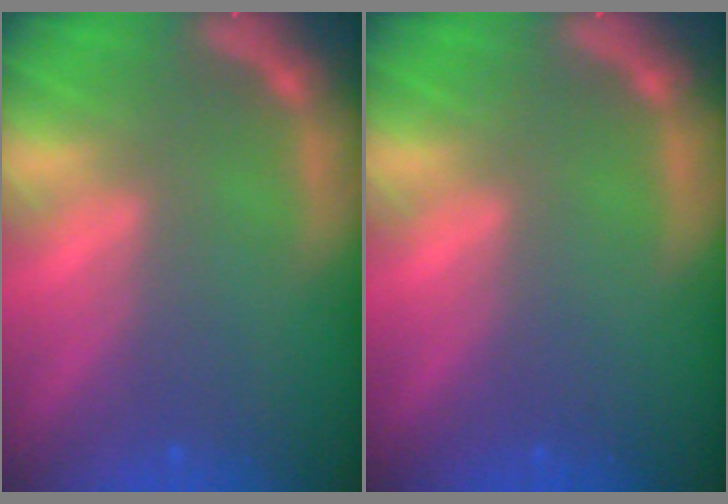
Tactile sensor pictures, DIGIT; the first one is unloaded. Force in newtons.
{"total": 0.0}